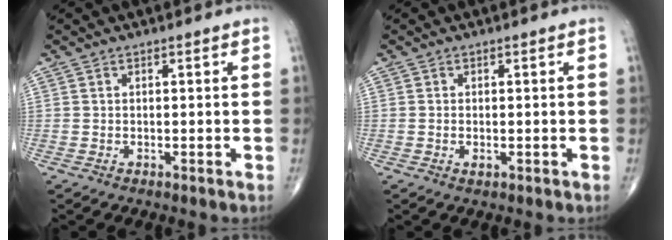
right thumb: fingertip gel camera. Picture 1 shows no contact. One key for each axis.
{"total": 1.0, "fx": -0.2, "fy": 0.5, "fz": 0.8, "tx": -0.017, "ty": -0.002, "tz": -0.004}